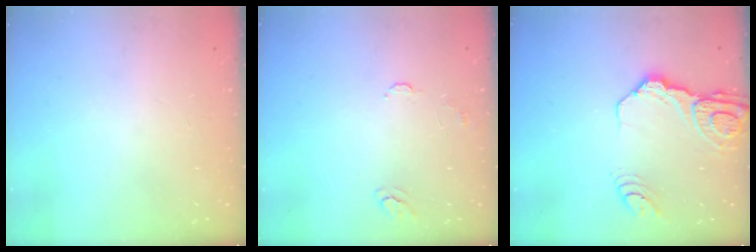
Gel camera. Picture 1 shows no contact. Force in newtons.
{"total": 6.8, "press": 6.7, "slide": 0.7}
{"total": 13.8, "press": 13.7, "slide": 1.5}